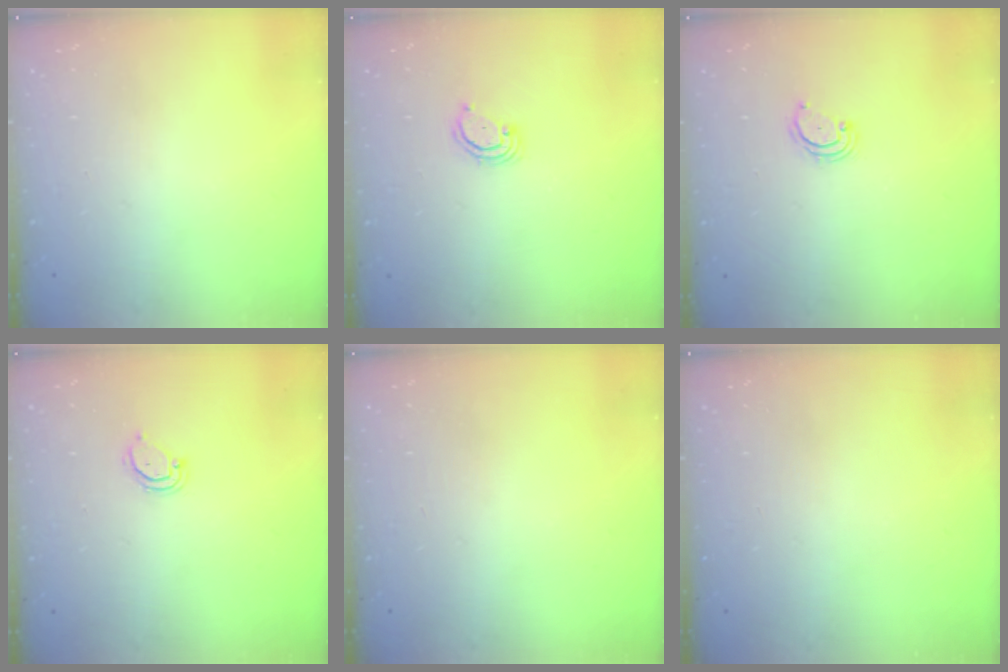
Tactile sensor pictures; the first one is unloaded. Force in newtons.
{"total": 2.9, "press": 2.9, "slide": 0.2}
{"total": 2.8, "press": 2.8, "slide": 0.3}
{"total": 3.4, "press": 3.4, "slide": 0.6}
{"total": 0.0}
{"total": 0.0}